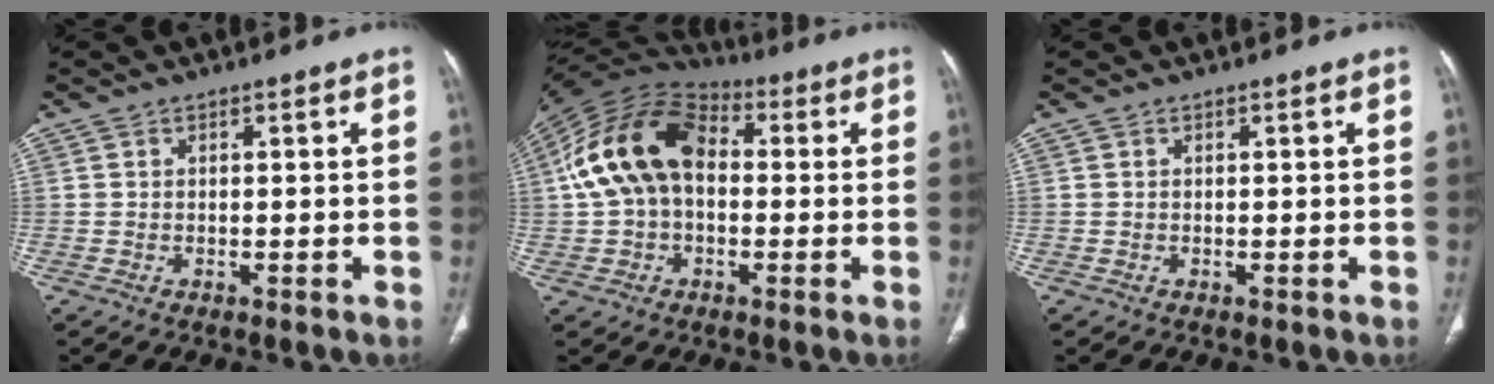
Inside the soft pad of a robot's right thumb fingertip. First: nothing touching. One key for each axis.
{"total": 17.0, "fx": 1.4, "fy": 11.5, "fz": 12.5, "tx": -0.229, "ty": 0.040, "tz": 0.013}
{"total": 0.0}